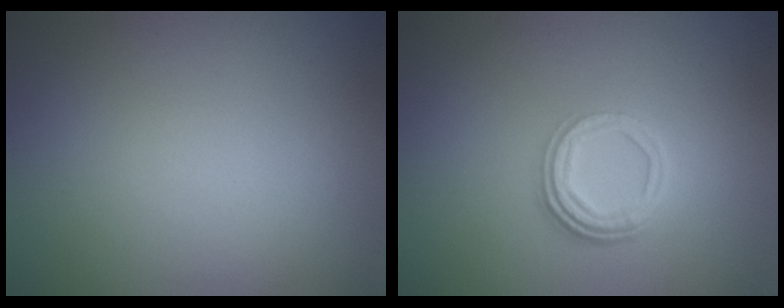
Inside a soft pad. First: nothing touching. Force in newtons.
{"total": 3.5, "press": 2.6, "slide": 2.3}